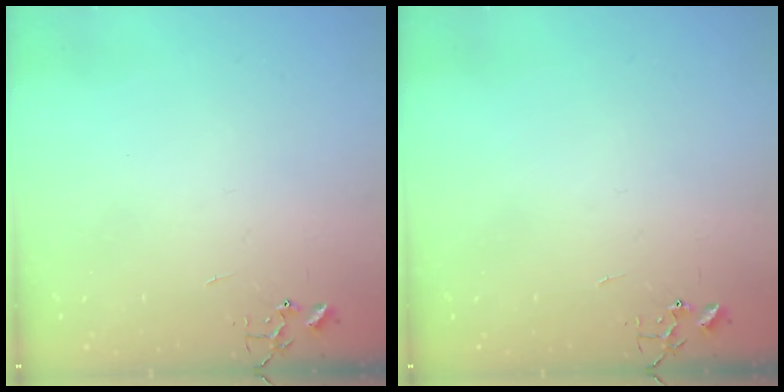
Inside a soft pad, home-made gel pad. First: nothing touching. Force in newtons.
{"total": 0.0}